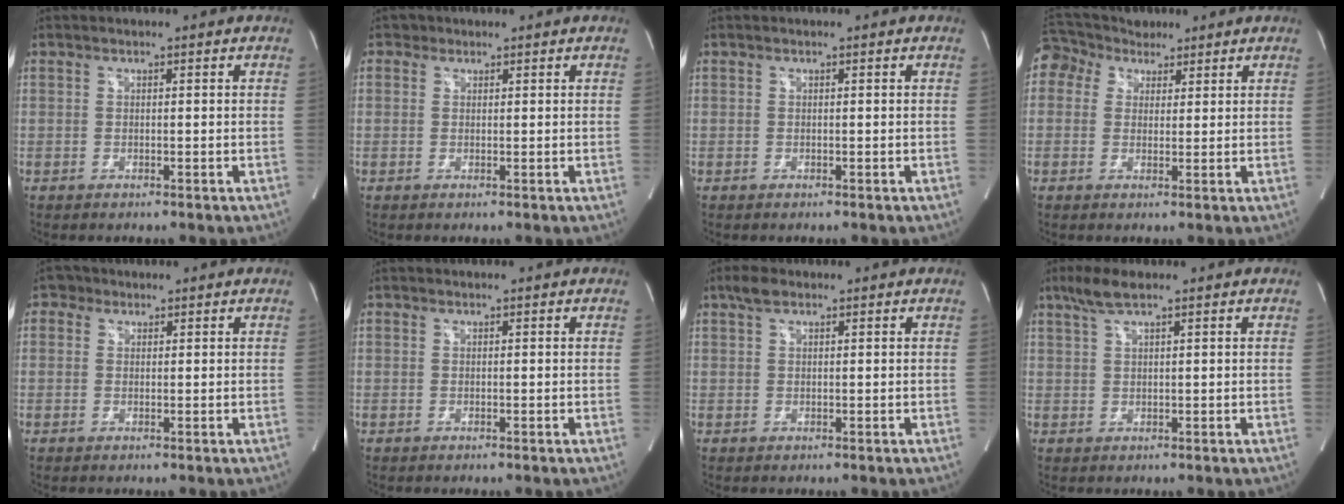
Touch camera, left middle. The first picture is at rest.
{"total": 1.2, "force": [0.7, 0.9, 0.0], "torque": [0.008, 0.000, 0.006]}
{"total": 0.0}
{"total": 6.9, "force": [4.4, 5.2, 1.0], "torque": [-0.029, 0.045, 0.082]}
{"total": 1.9, "force": [1.0, 1.7, 0.2], "torque": [0.000, 0.005, 0.012]}
{"total": 0.0}
{"total": 2.1, "force": [1.5, 0.9, 1.3], "torque": [-0.032, 0.014, 0.029]}
{"total": 3.9, "force": [2.8, 0.5, 2.7], "torque": [-0.066, 0.012, 0.059]}